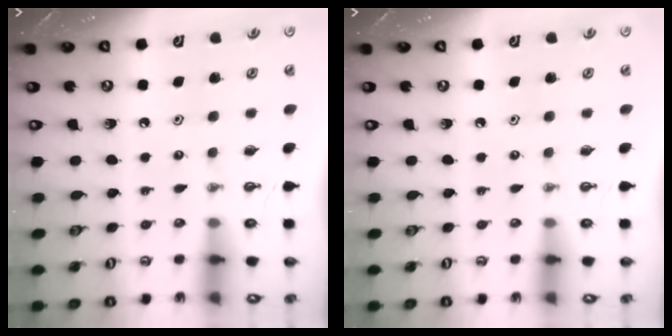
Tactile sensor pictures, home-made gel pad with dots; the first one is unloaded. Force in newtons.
{"total": 0.0}